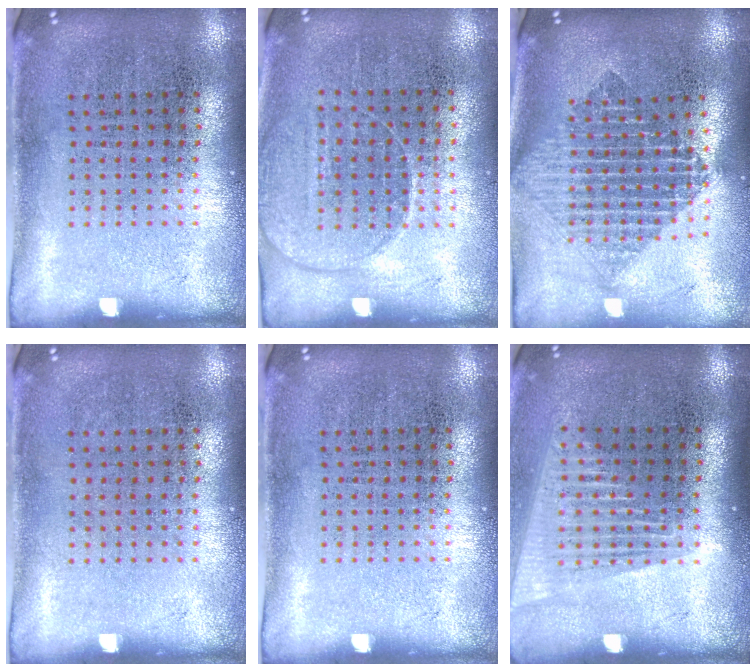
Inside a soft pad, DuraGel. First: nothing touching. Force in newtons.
{"total": 1.4, "press": 1.3, "slide": 0.6}
{"total": 2.0, "press": 1.6, "slide": 1.2}
{"total": 0.0}
{"total": 0.0}
{"total": 1.7, "press": 1.5, "slide": 0.8}